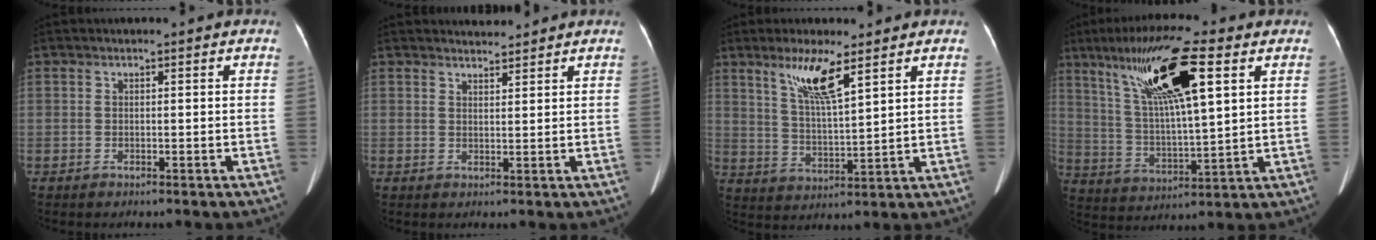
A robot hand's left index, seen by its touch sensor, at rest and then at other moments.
{"total": 2.3, "force": [2.3, 0.3, 0.1], "torque": [-0.005, 0.003, 0.039]}
{"total": 7.8, "force": [4.8, 0.7, 6.2], "torque": [-0.124, -0.005, 0.095]}
{"total": 16.9, "force": [7.9, 2.2, 14.8], "torque": [-0.279, 0.021, 0.141]}